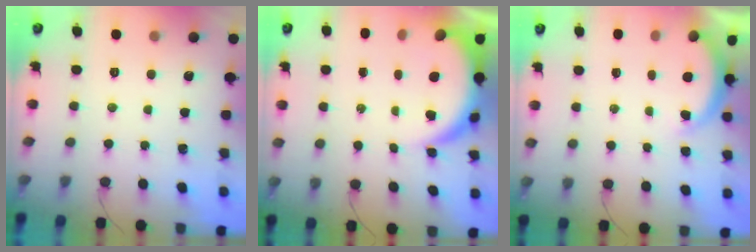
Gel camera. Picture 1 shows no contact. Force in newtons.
{"total": 7.5, "press": 7.5, "slide": 0.7}
{"total": 3.2, "press": 3.2, "slide": 0.6}